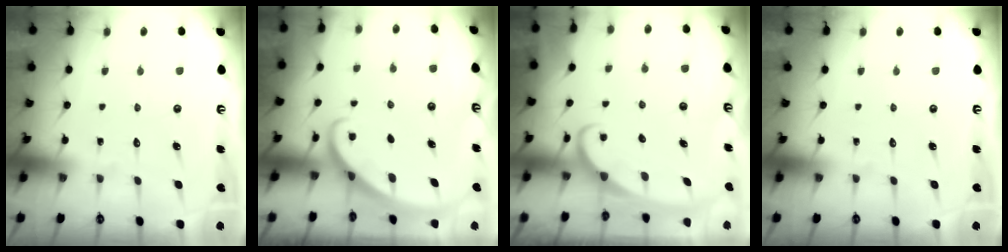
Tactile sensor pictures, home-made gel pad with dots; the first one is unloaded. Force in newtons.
{"total": 2.8, "press": 2.8, "slide": 0.2}
{"total": 2.4, "press": 2.4, "slide": 0.3}
{"total": 0.0}